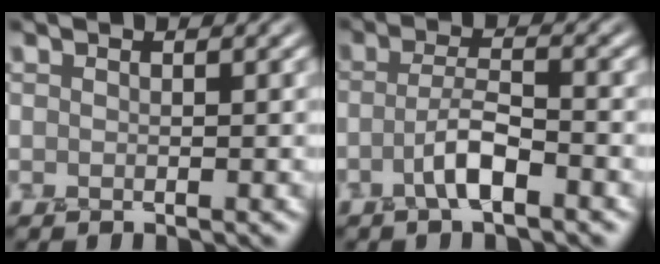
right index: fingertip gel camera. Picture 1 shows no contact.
{"total": 3.2, "force": [-1.4, 0.7, 2.7], "torque": [-0.053, 0.008, -0.033]}